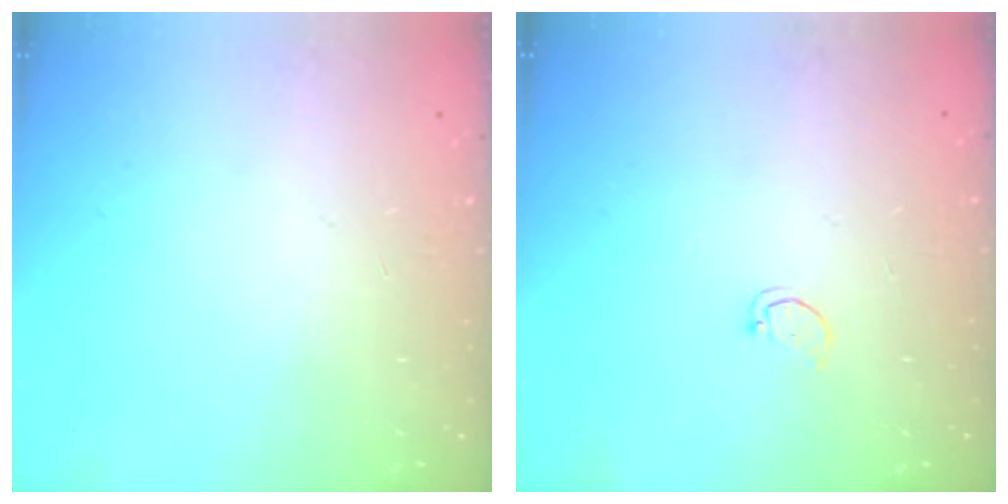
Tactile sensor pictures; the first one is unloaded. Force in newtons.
{"total": 1.7, "press": 1.7, "slide": 0.2}